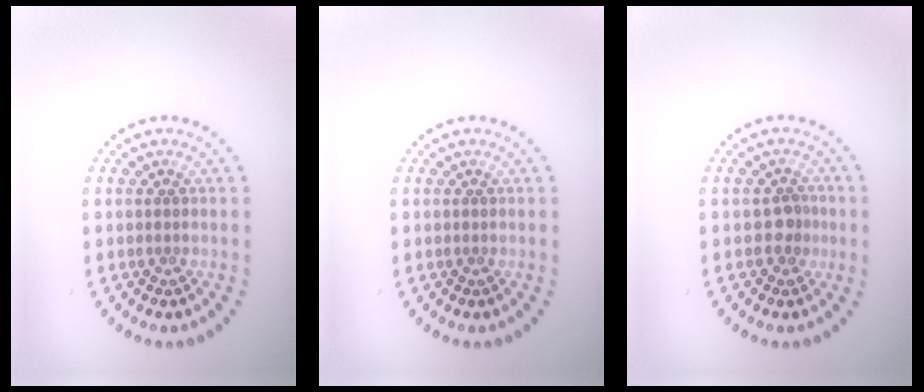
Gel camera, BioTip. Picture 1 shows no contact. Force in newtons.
{"total": 0.0}
{"total": 1.5, "press": 1.3, "slide": 0.8}